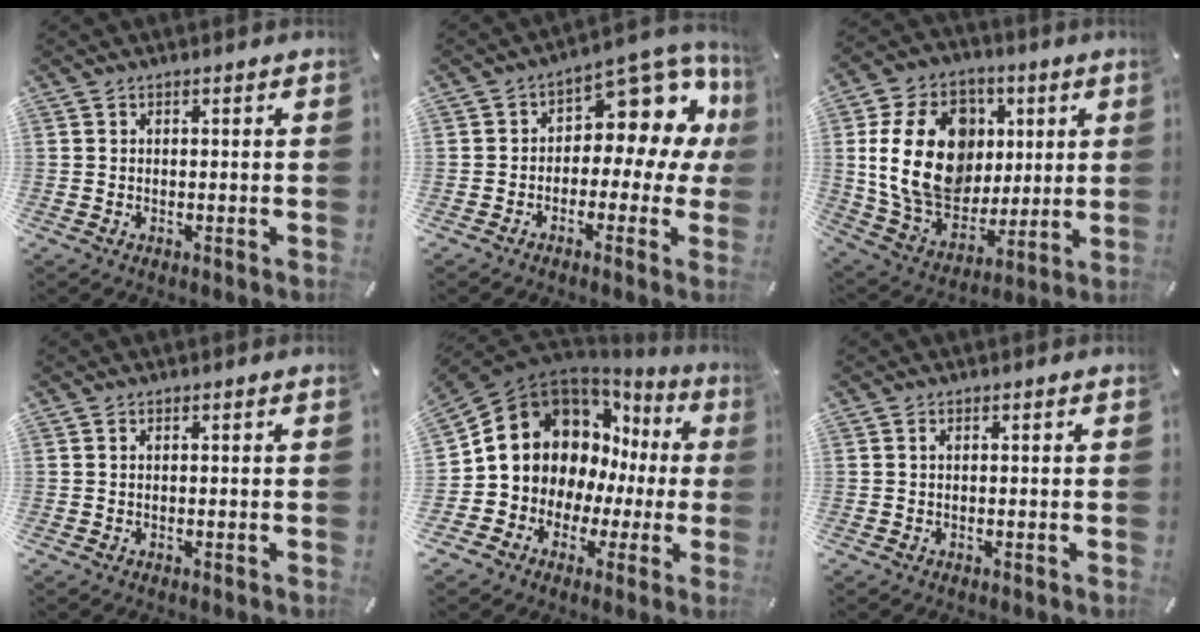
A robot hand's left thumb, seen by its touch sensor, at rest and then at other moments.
{"total": 10.1, "force": [4.1, 6.1, 6.9], "torque": [-0.095, -0.041, 0.067]}
{"total": 22.6, "force": [3.5, 17.5, 13.9], "torque": [-0.264, -0.003, 0.069]}
{"total": 0.0}
{"total": 14.1, "force": [4.5, 12.1, 5.7], "torque": [-0.103, -0.044, 0.096]}
{"total": 0.5, "force": [0.1, 0.1, 0.5], "torque": [-0.011, -0.001, 0.001]}